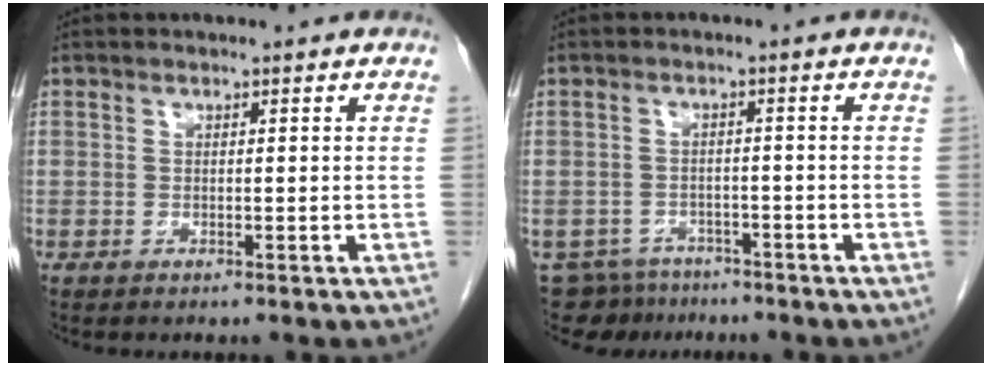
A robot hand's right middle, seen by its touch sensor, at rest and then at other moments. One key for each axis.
{"total": 6.7, "fx": -5.8, "fy": 3.4, "fz": 0.3, "tx": -0.002, "ty": 0.003, "tz": -0.083}